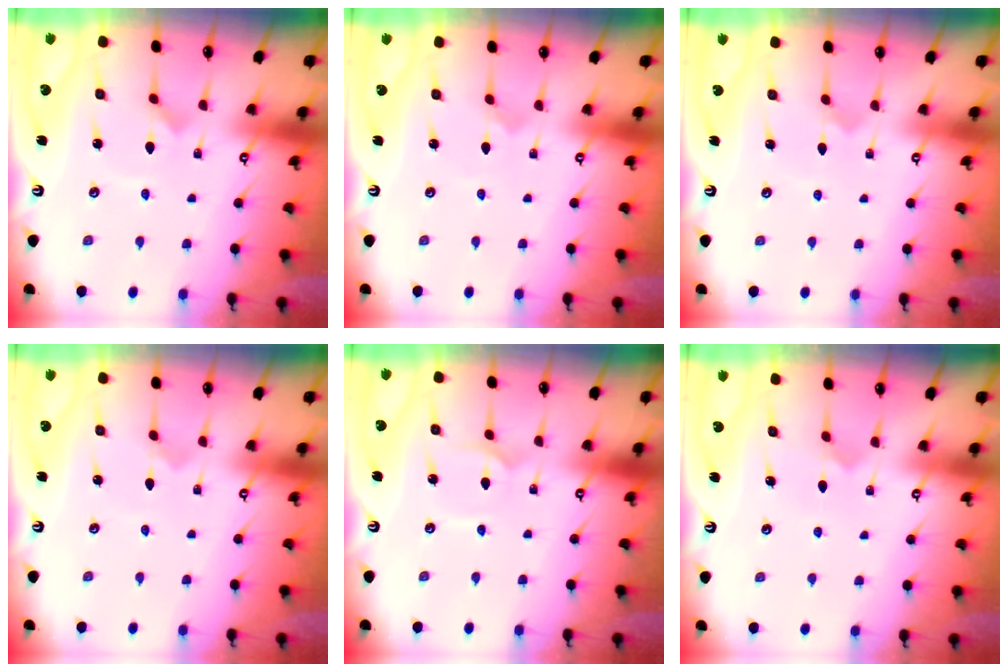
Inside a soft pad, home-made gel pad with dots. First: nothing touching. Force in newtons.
{"total": 0.0}
{"total": 2.4, "press": 2.4, "slide": 0.2}
{"total": 0.0}
{"total": 1.7, "press": 1.6, "slide": 0.1}
{"total": 4.4, "press": 4.4, "slide": 0.4}